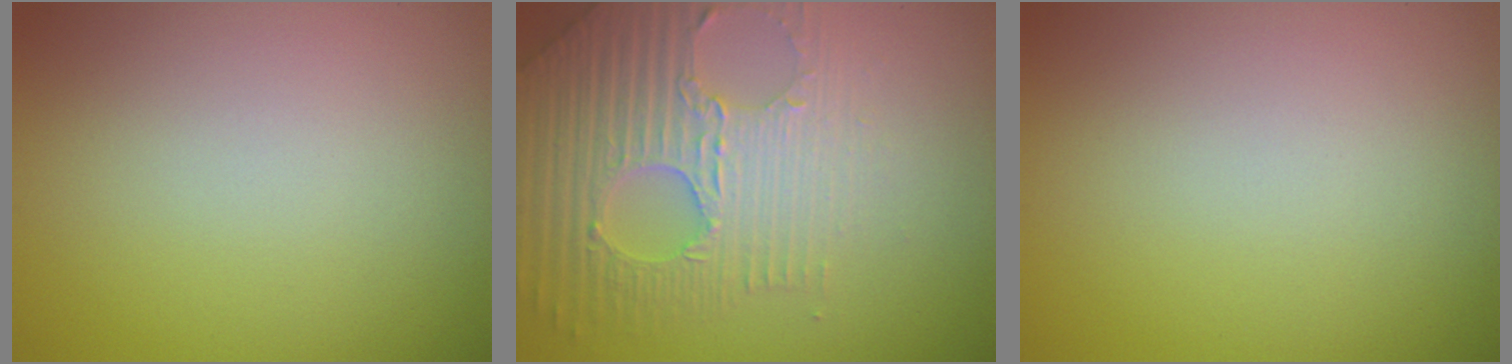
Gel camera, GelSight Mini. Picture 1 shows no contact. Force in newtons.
{"total": 6.6, "press": 5.1, "slide": 4.2}
{"total": 0.0}